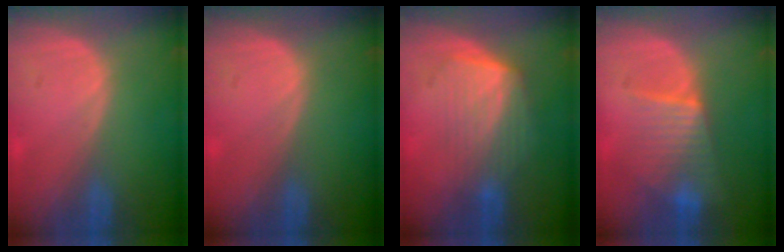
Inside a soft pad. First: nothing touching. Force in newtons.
{"total": 0.0}
{"total": 7.0, "press": 6.4, "slide": 2.8}
{"total": 6.4, "press": 6.3, "slide": 0.7}